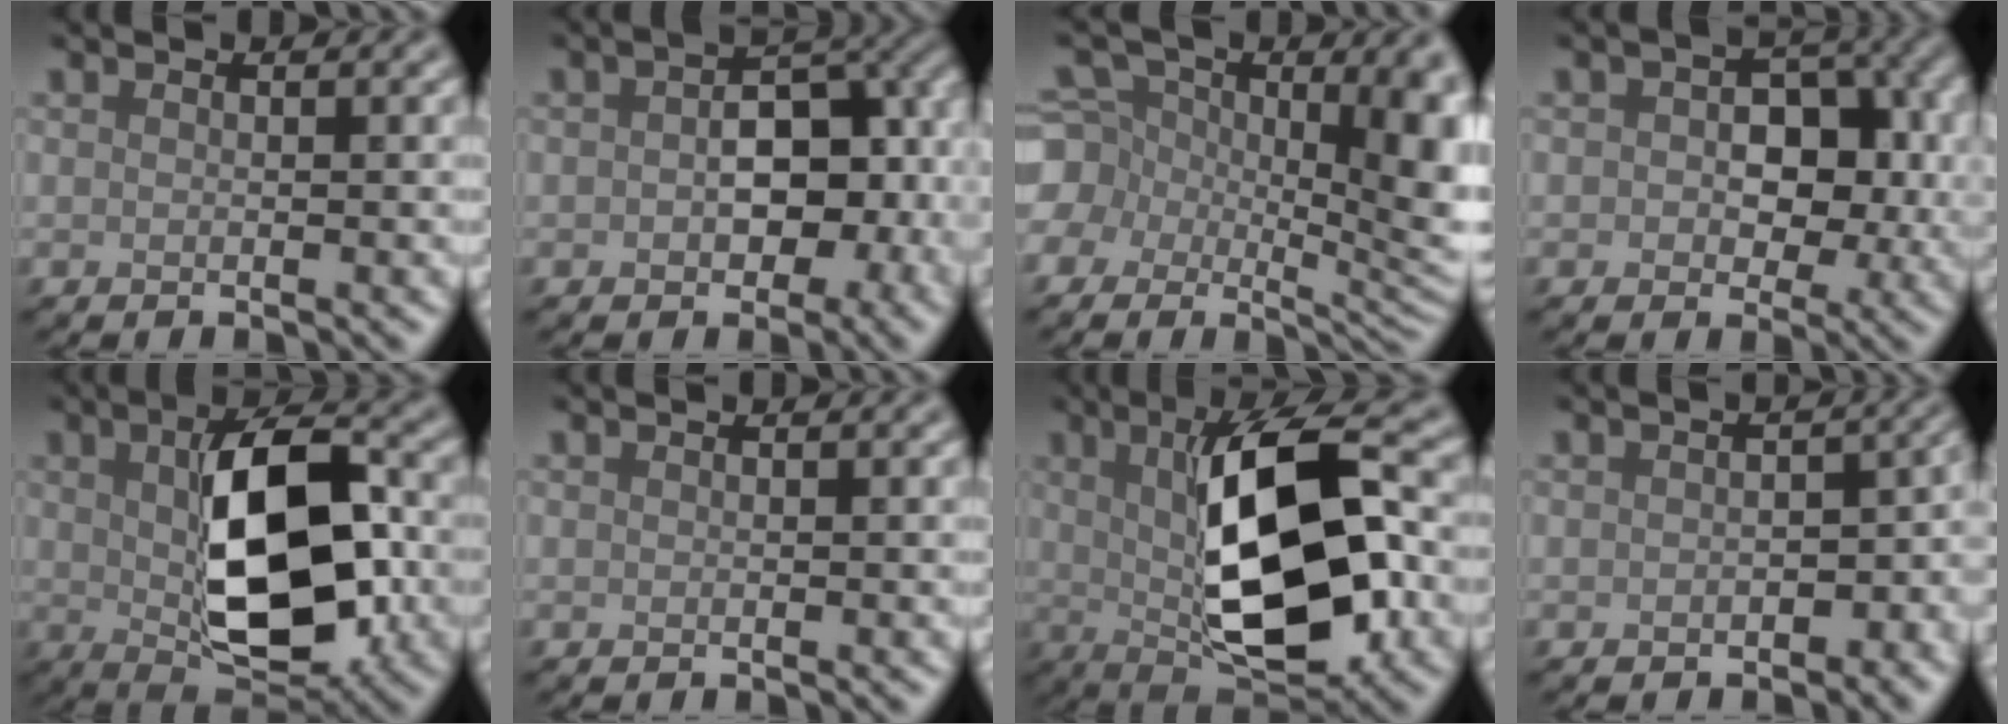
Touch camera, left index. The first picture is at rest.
{"total": 8.8, "force": [-0.2, 5.3, 7.0], "torque": [-0.081, 0.003, -0.003]}
{"total": 14.5, "force": [0.4, 10.1, 10.4], "torque": [-0.153, -0.021, 0.008]}
{"total": 6.2, "force": [0.4, 4.1, 4.6], "torque": [-0.053, 0.001, 0.000]}
{"total": 10.8, "force": [0.3, 5.5, 9.4], "torque": [-0.159, 0.000, 0.013]}
{"total": 0.0}
{"total": 12.3, "force": [0.7, 4.6, 11.4], "torque": [-0.181, 0.009, 0.010]}
{"total": 4.8, "force": [-1.3, 2.9, 3.6], "torque": [-0.026, -0.003, -0.020]}